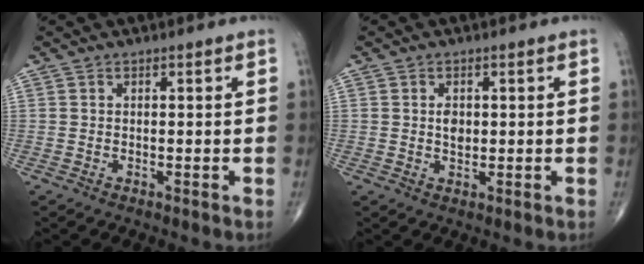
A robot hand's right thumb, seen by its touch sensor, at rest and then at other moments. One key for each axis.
{"total": 2.5, "fx": 0.3, "fy": 1.6, "fz": 1.9, "tx": -0.024, "ty": -0.001, "tz": 0.005}